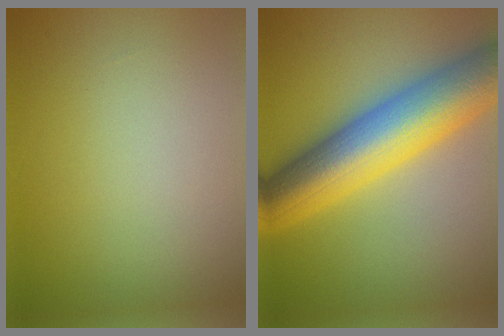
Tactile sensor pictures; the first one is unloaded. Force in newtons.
{"total": 12.1, "press": 12.1, "slide": 0.2}